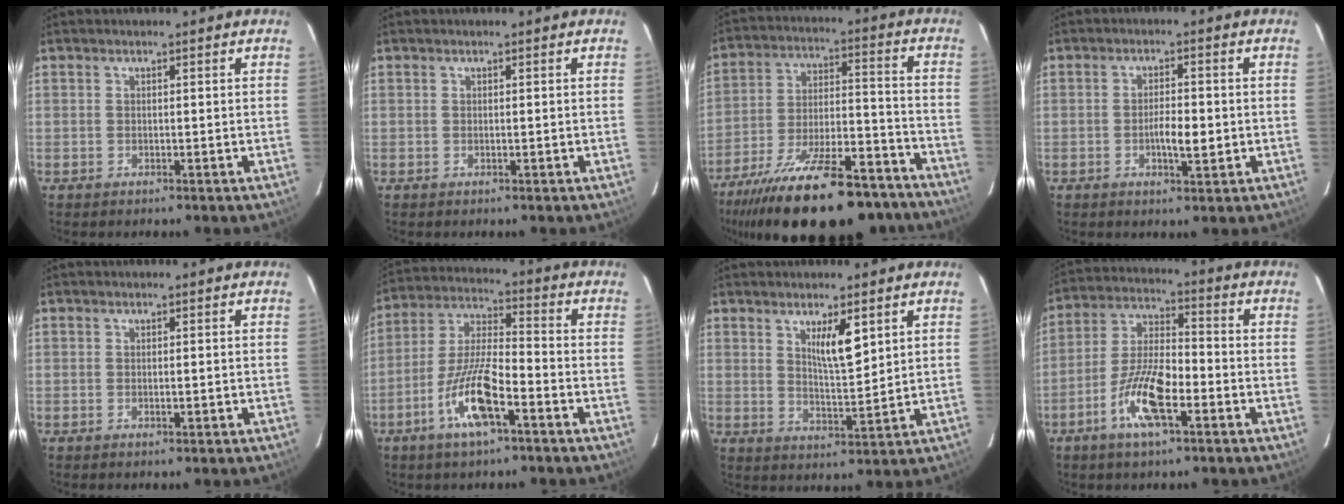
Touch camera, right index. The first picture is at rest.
{"total": 0.0}
{"total": 25.7, "force": [-19.6, 6.2, 15.5], "torque": [-0.229, -0.002, -0.310]}
{"total": 3.9, "force": [-0.7, 1.1, 3.7], "torque": [-0.069, 0.001, -0.009]}
{"total": 1.1, "force": [-0.3, 0.5, 1.0], "torque": [-0.021, -0.001, -0.002]}
{"total": 12.0, "force": [-5.7, 2.5, 10.2], "torque": [-0.213, -0.001, -0.108]}
{"total": 6.4, "force": [2.9, 1.5, 5.5], "torque": [-0.097, -0.007, 0.055]}
{"total": 11.4, "force": [-5.0, 3.1, 9.8], "torque": [-0.203, 0.002, -0.093]}